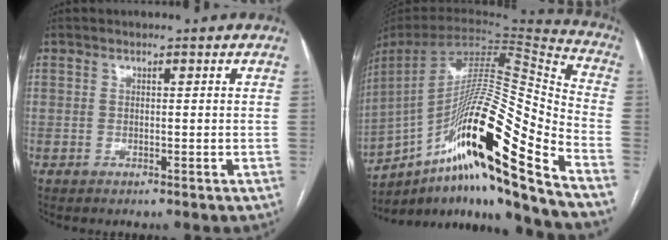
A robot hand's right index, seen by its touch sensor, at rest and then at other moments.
{"total": 27.2, "force": [-15.2, 1.1, 22.5], "torque": [-0.366, 0.000, -0.264]}